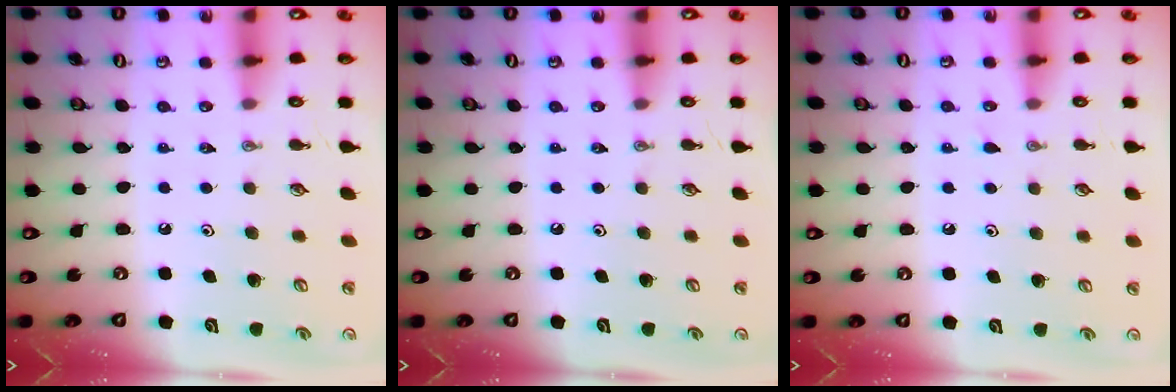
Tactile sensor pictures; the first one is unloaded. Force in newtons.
{"total": 0.0}
{"total": 4.6, "press": 4.5, "slide": 0.5}